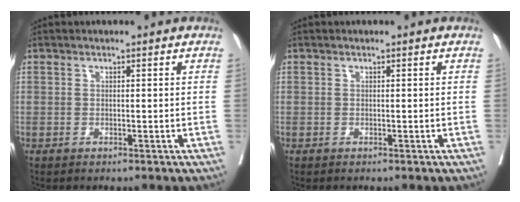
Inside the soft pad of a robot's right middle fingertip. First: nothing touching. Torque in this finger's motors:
{"motor_torque": [-0.07, 0.10, 0.03, 0.01]}